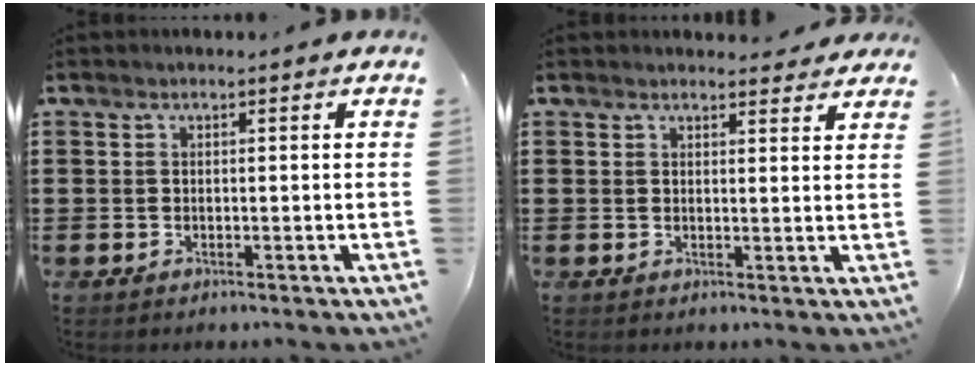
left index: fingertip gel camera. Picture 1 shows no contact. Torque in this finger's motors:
{"motor_torque": [2.14, 0.00, 0.27, 0.01]}